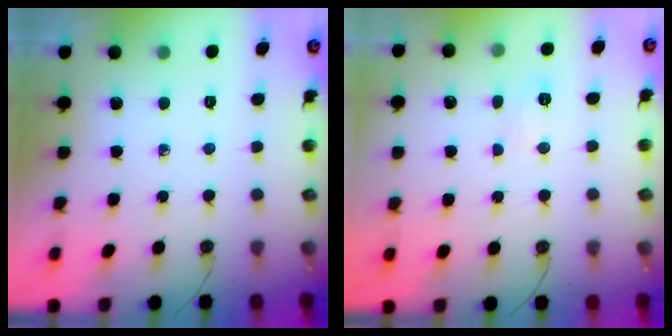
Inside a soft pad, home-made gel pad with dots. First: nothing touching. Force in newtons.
{"total": 3.9, "press": 3.9, "slide": 0.4}